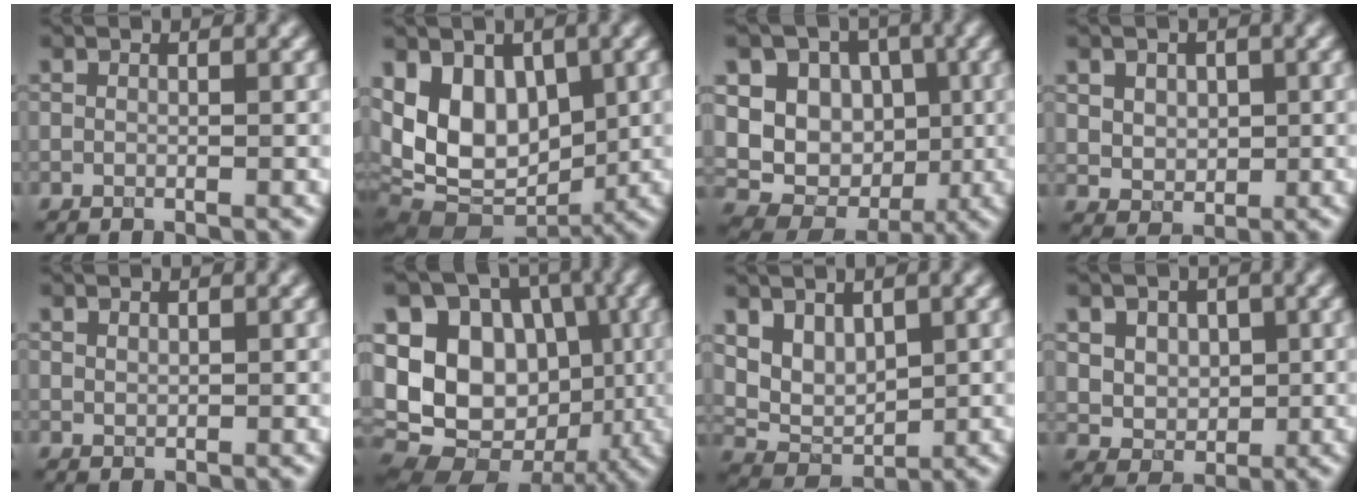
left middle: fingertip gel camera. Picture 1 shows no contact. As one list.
[{"total": 10.3, "force": [1.1, 6.9, 7.6], "torque": [-0.110, 0.001, 0.019]}, {"total": 13.4, "force": [2.2, 11.6, 6.4], "torque": [-0.121, 0.037, 0.025]}, {"total": 3.4, "force": [1.3, 2.7, 1.8], "torque": [-0.047, 0.004, 0.029]}, {"total": 0.7, "force": [0.5, 0.4, 0.2], "torque": [-0.005, 0.000, 0.014]}, {"total": 12.9, "force": [0.2, 10.3, 7.9], "torque": [-0.140, 0.007, -0.008]}, {"total": 3.5, "force": [1.7, 2.3, 2.1], "torque": [-0.044, -0.013, 0.034]}, {"total": 4.9, "force": [1.7, 4.0, 2.3], "torque": [-0.046, 0.006, 0.032]}]